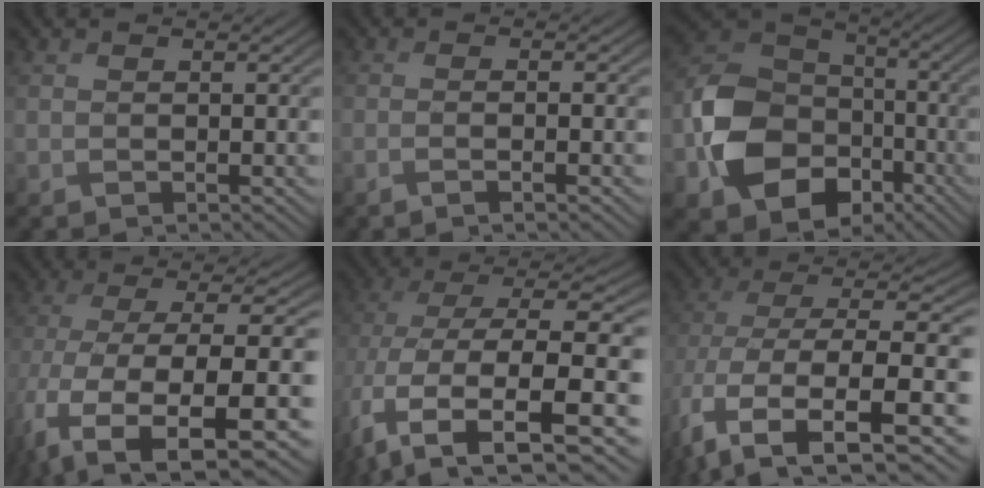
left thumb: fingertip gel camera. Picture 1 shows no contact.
{"total": 2.2, "force": [-0.8, 0.3, 2.0], "torque": [-0.030, 0.004, -0.025]}
{"total": 13.8, "force": [-4.6, 10.6, 7.6], "torque": [-0.173, -0.032, -0.094]}
{"total": 15.0, "force": [-6.0, 6.2, 12.3], "torque": [-0.290, -0.035, -0.082]}
{"total": 14.3, "force": [-2.9, 8.1, 11.4], "torque": [-0.281, -0.022, -0.035]}
{"total": 13.9, "force": [-2.5, 8.5, 10.7], "torque": [-0.277, -0.023, -0.029]}